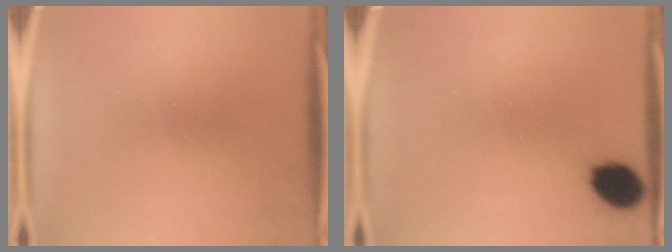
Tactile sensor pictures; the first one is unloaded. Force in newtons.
{"total": 9.3}